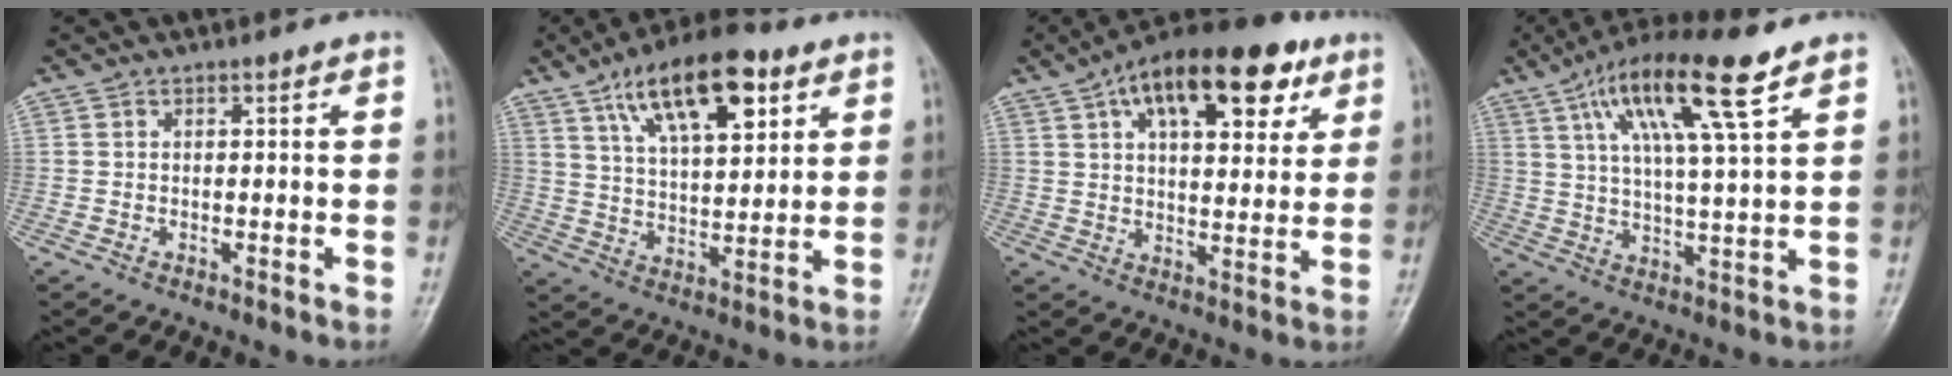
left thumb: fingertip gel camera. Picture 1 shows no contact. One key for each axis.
{"total": 16.9, "fx": 8.6, "fy": 7.0, "fz": 12.7, "tx": -0.177, "ty": -0.022, "tz": 0.145}
{"total": 19.1, "fx": 9.4, "fy": 8.9, "fz": 14.0, "tx": -0.188, "ty": -0.007, "tz": 0.143}
{"total": 15.2, "fx": 8.0, "fy": 2.4, "fz": 12.7, "tx": -0.225, "ty": -0.011, "tz": 0.140}